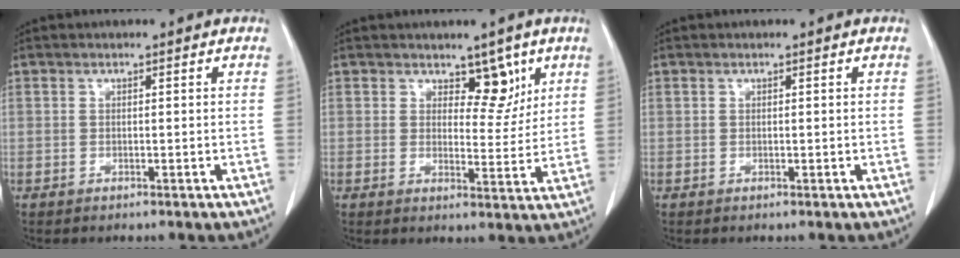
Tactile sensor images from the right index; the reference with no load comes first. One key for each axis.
{"total": 4.9, "fx": 3.1, "fy": 2.6, "fz": 2.7, "tx": -0.021, "ty": -0.006, "tz": 0.045}
{"total": 0.0}